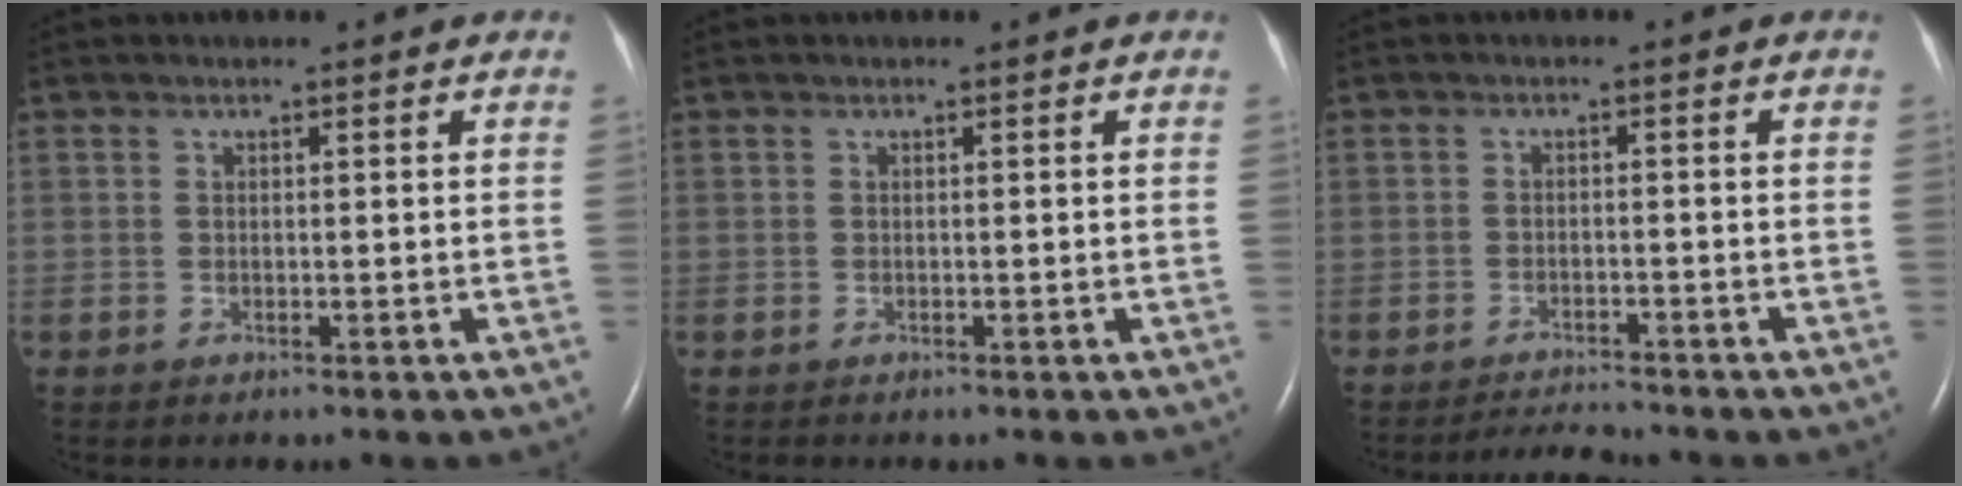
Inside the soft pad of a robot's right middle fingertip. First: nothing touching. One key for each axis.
{"total": 0.0}
{"total": 3.2, "fx": -3.2, "fy": -0.4, "fz": 0.0, "tx": -0.009, "ty": -0.018, "tz": -0.052}